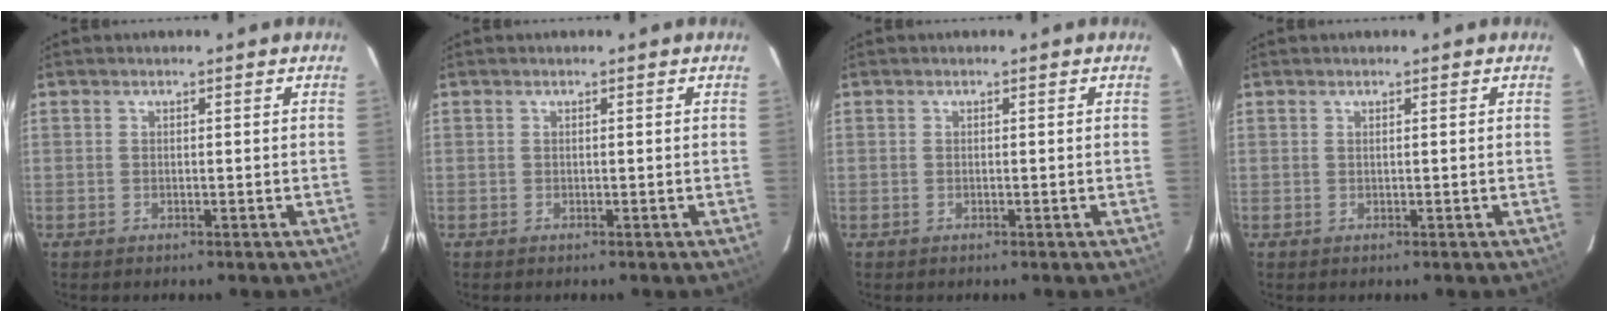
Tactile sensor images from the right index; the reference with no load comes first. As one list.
[{"total": 0.0}, {"total": 0.0}, {"total": 0.0}]